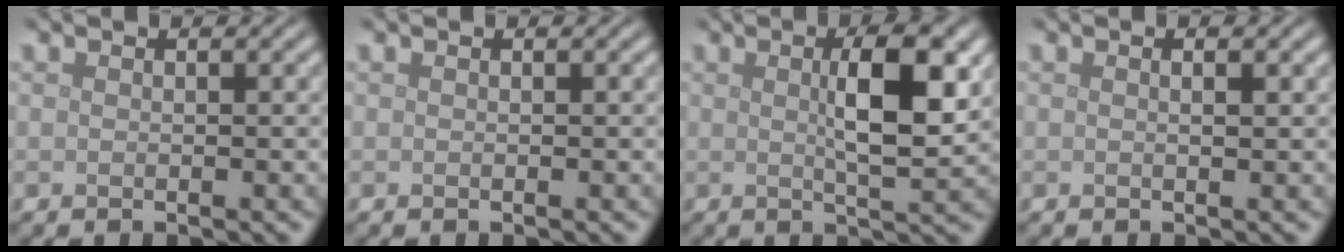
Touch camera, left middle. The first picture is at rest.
{"total": 0.0}
{"total": 5.9, "force": [1.2, 1.5, 5.6], "torque": [-0.085, 0.006, 0.019]}
{"total": 0.8, "force": [0.2, 0.1, 0.7], "torque": [-0.011, 0.002, 0.002]}